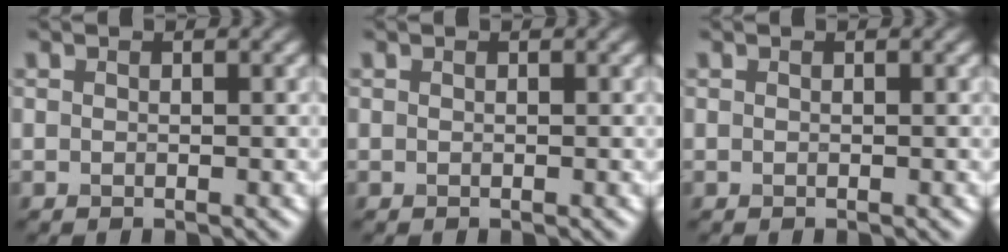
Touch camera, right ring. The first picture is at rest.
{"total": 0.0}
{"total": 0.0}